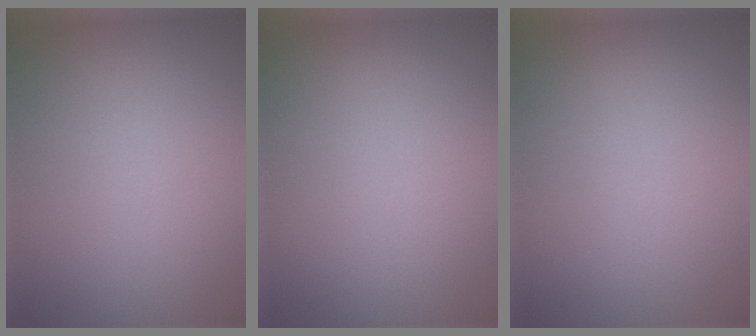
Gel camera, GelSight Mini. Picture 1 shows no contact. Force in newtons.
{"total": 0.0}
{"total": 0.0}